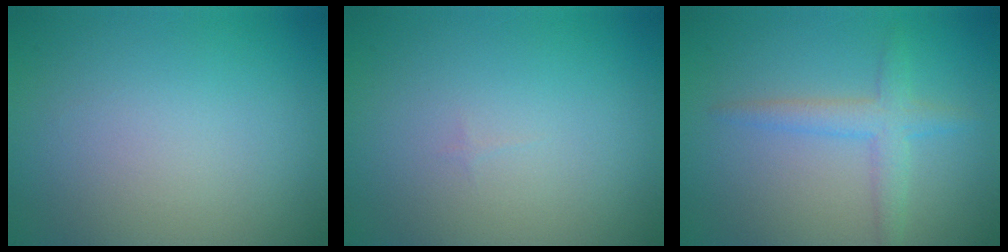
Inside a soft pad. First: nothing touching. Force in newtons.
{"total": 0.0}
{"total": 2.7, "press": 2.7, "slide": 0.2}